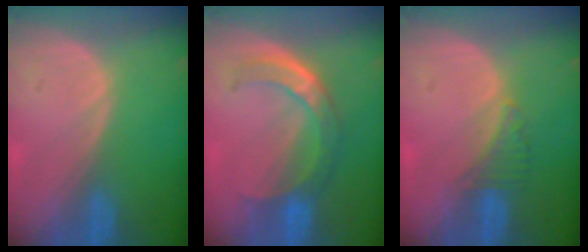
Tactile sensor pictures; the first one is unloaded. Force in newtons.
{"total": 8.1, "press": 6.7, "slide": 4.4}
{"total": 2.7, "press": 2.6, "slide": 0.7}